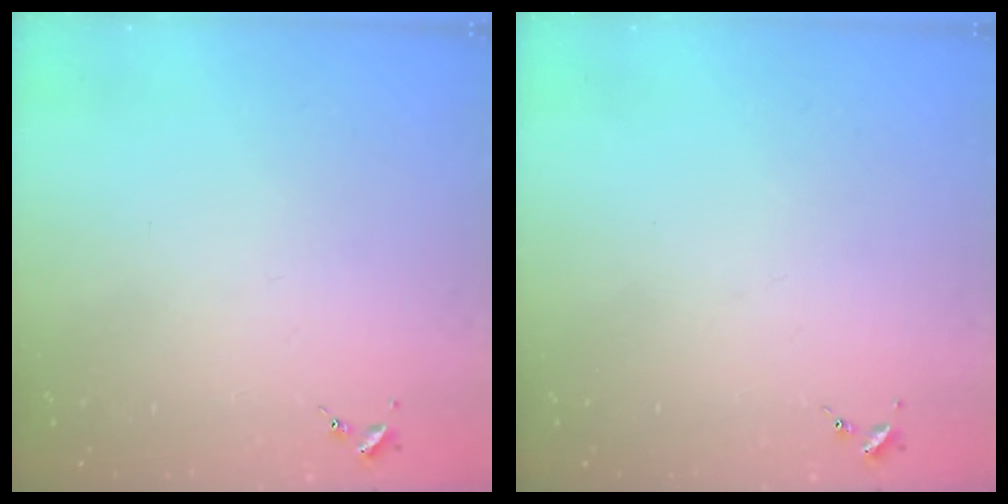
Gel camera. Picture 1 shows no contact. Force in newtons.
{"total": 0.0}